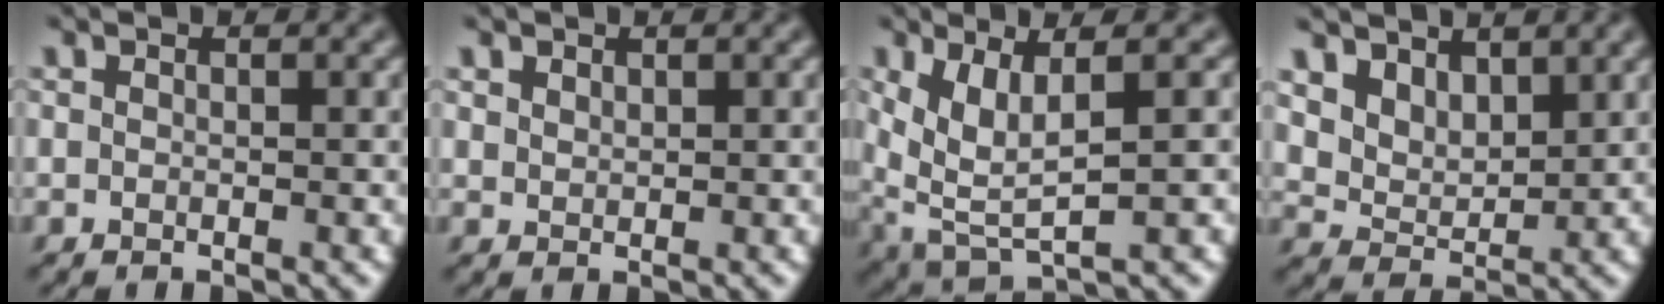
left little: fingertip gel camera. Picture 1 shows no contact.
{"total": 1.0, "force": [0.8, 0.6, 0.2], "torque": [-0.010, -0.002, 0.019]}
{"total": 5.1, "force": [1.1, 1.6, 4.7], "torque": [-0.113, -0.009, 0.029]}
{"total": 4.5, "force": [3.2, 2.6, 1.9], "torque": [-0.063, -0.022, 0.075]}